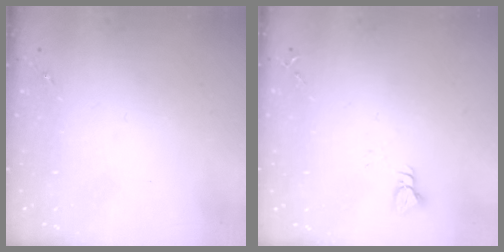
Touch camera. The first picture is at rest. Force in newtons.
{"total": 2.9, "press": 2.9, "slide": 0.2}